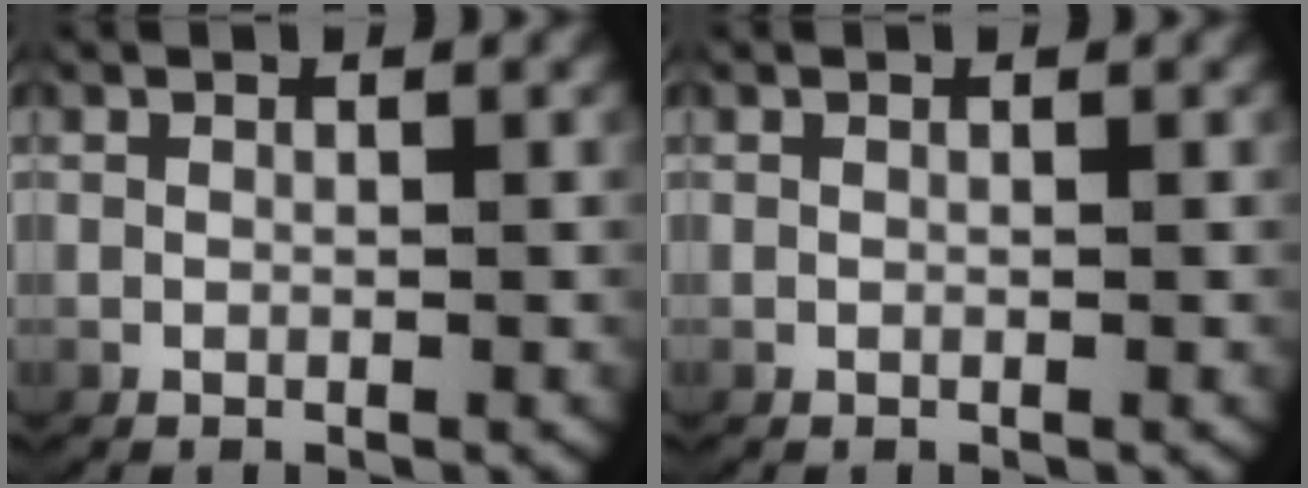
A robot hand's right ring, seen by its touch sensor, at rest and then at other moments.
{"total": 0.0}